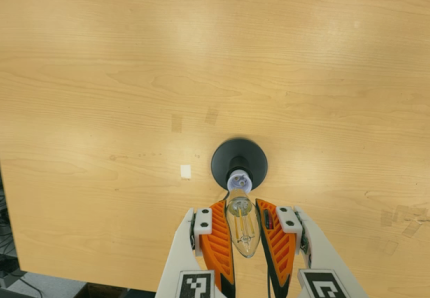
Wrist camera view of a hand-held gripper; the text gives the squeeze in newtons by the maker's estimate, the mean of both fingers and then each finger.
{"total": 21.6, "left": 24.3, "right": 18.8}